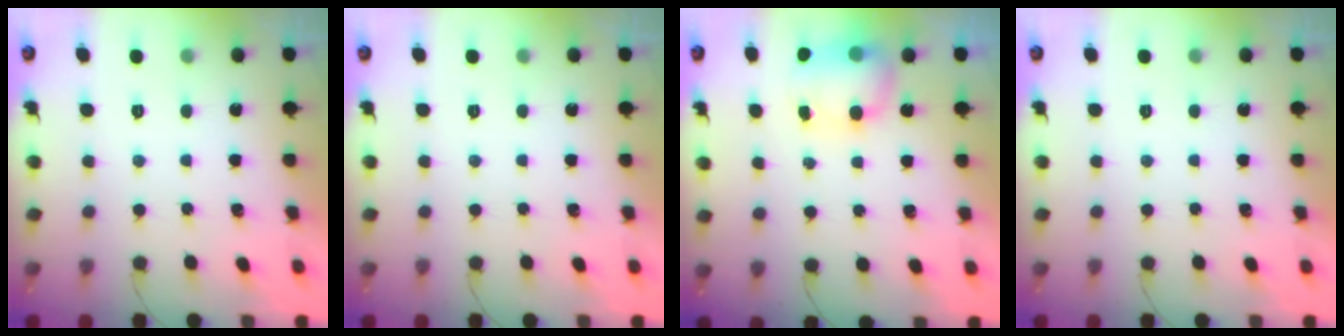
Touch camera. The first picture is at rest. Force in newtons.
{"total": 0.0}
{"total": 11.3, "press": 8.6, "slide": 7.3}
{"total": 0.0}